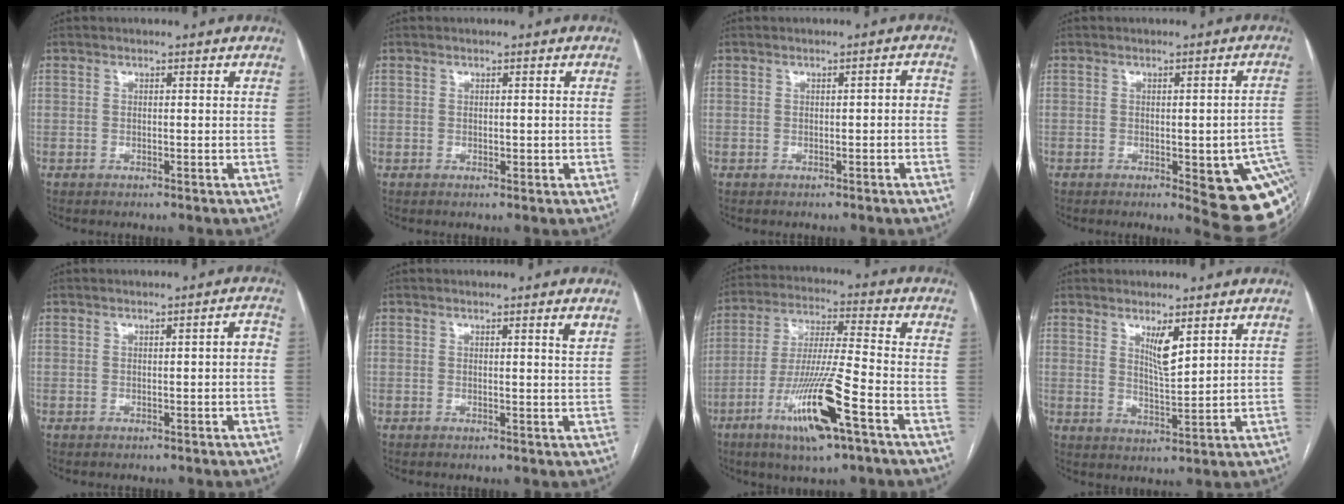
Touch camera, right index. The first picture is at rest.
{"total": 0.9, "force": [0.0, 0.7, 0.7], "torque": [-0.009, 0.001, 0.002]}
{"total": 1.4, "force": [-0.4, 0.5, 1.2], "torque": [-0.012, 0.005, -0.005]}
{"total": 14.5, "force": [-4.5, 3.9, 13.2], "torque": [-0.079, 0.009, -0.041]}
{"total": 1.7, "force": [-0.1, 0.3, 1.7], "torque": [-0.018, 0.004, -0.002]}
{"total": 1.5, "force": [0.9, -0.3, 1.2], "torque": [-0.016, -0.005, 0.011]}
{"total": 14.7, "force": [-7.0, 0.8, 12.9], "torque": [-0.253, -0.021, -0.124]}
{"total": 4.4, "force": [2.4, 0.6, 3.6], "torque": [-0.067, -0.012, 0.049]}